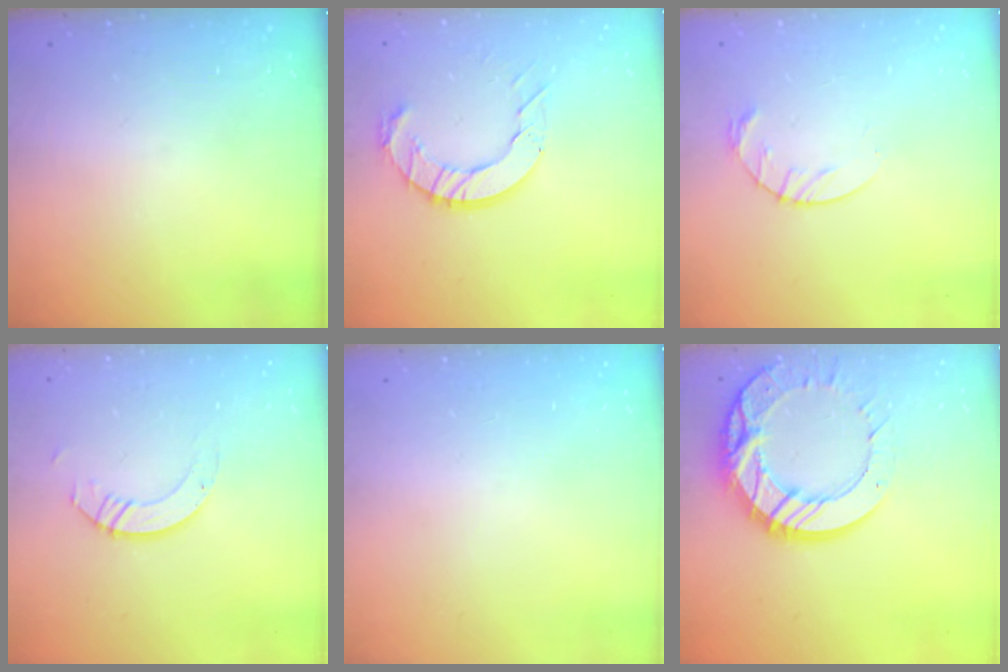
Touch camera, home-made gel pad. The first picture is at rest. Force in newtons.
{"total": 9.8, "press": 9.7, "slide": 1.1}
{"total": 6.0, "press": 6.0, "slide": 0.8}
{"total": 4.4, "press": 4.4, "slide": 0.0}
{"total": 0.0}
{"total": 17.7, "press": 17.6, "slide": 1.5}